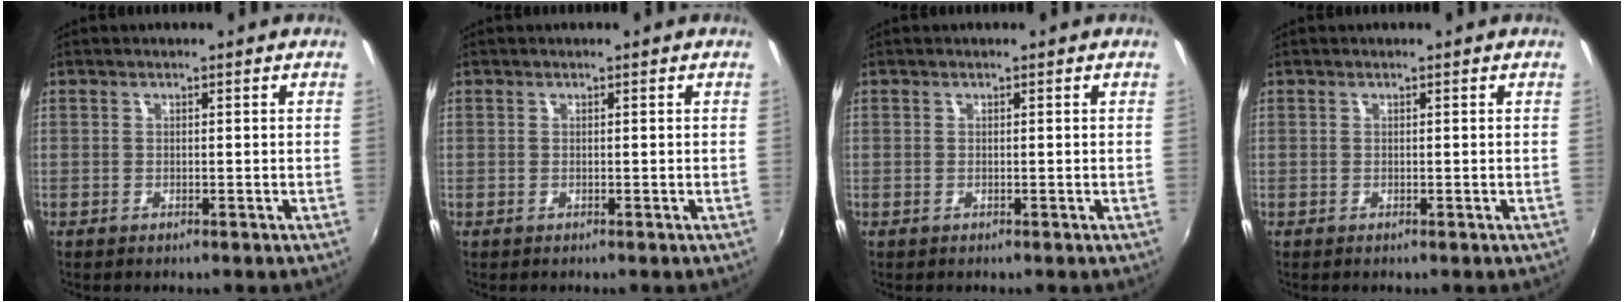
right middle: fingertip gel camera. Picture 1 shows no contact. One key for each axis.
{"total": 0.0}
{"total": 0.0}
{"total": 0.0}